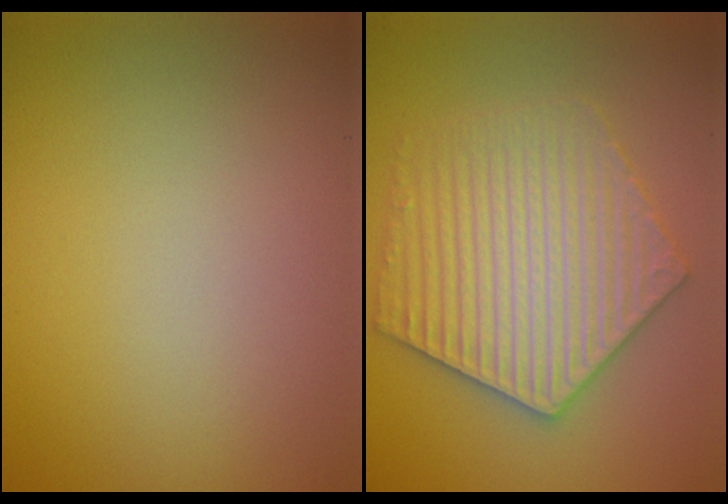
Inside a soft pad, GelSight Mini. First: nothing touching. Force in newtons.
{"total": 6.1, "press": 6.0, "slide": 0.9}